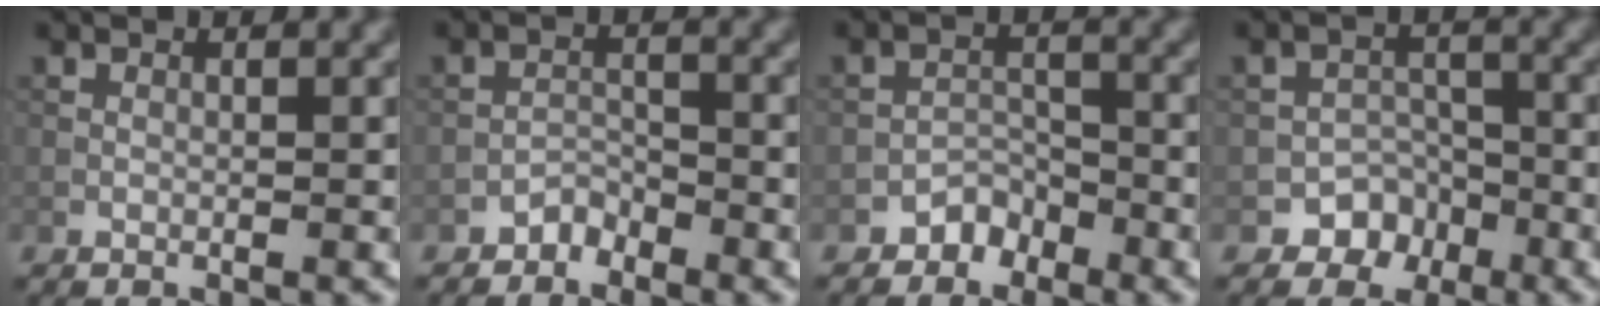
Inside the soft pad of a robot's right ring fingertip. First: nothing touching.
{"total": 1.6, "force": [-1.5, 0.7, 0.2], "torque": [0.002, 0.010, -0.028]}
{"total": 2.1, "force": [-1.7, 1.1, 0.3], "torque": [0.004, 0.013, -0.030]}
{"total": 3.3, "force": [-2.2, 2.4, 0.4], "torque": [0.017, 0.012, -0.031]}